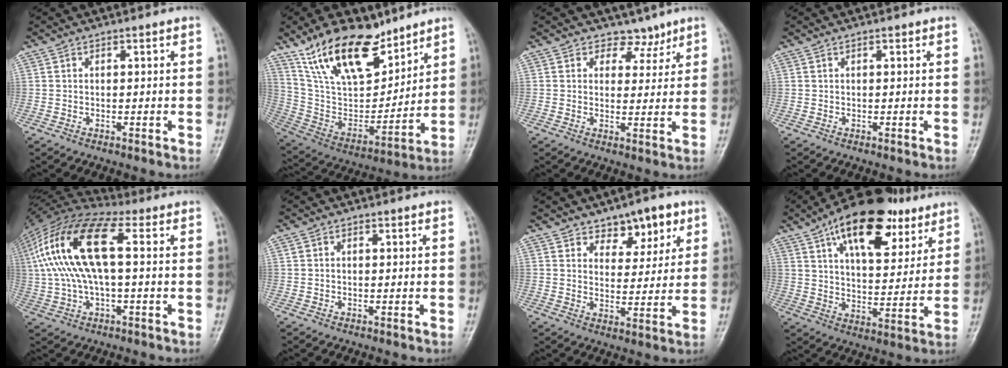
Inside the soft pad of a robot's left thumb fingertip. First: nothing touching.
{"total": 20.2, "force": [13.7, 9.3, 11.6], "torque": [-0.157, -0.065, 0.260]}
{"total": 4.2, "force": [3.0, 3.0, 0.3], "torque": [0.028, -0.015, 0.040]}
{"total": 0.0}
{"total": 18.8, "force": [2.6, 7.8, 16.9], "torque": [-0.354, 0.039, 0.040]}
{"total": 0.7, "force": [0.0, 0.6, 0.4], "torque": [-0.005, 0.003, 0.000]}
{"total": 7.8, "force": [4.8, 4.7, 3.9], "torque": [-0.018, -0.026, 0.071]}
{"total": 20.8, "force": [11.5, 10.0, 14.1], "torque": [-0.184, -0.024, 0.181]}